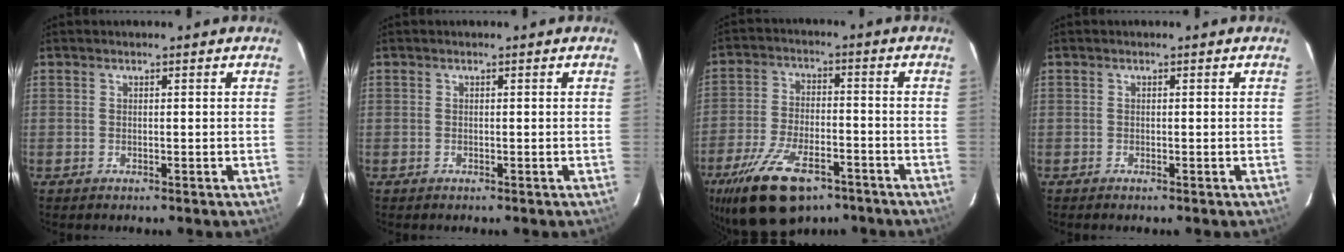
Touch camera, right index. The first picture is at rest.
{"total": 0.0}
{"total": 17.8, "force": [-11.5, 8.2, 10.8], "torque": [-0.233, -0.028, -0.194]}
{"total": 0.0}